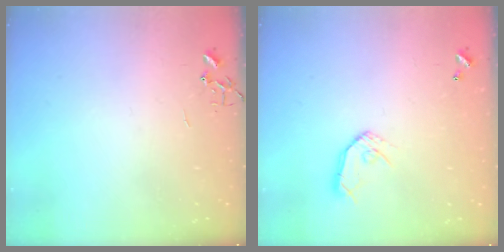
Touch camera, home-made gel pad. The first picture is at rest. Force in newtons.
{"total": 8.8, "press": 8.8, "slide": 0.6}